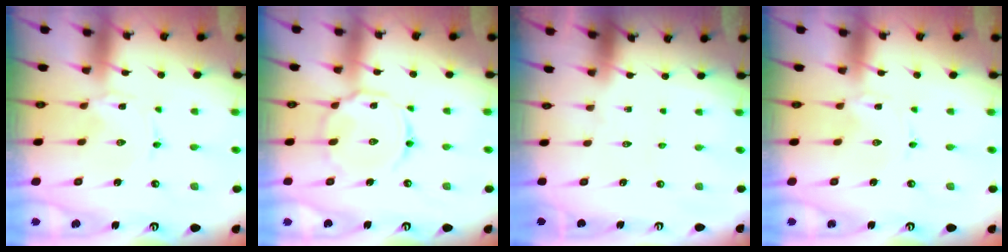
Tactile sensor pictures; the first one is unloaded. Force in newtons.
{"total": 10.7, "press": 10.7, "slide": 0.8}
{"total": 0.0}
{"total": 0.0}